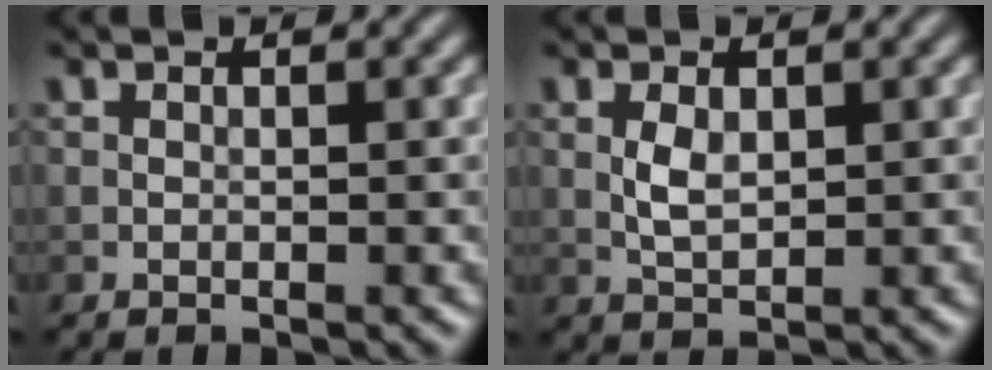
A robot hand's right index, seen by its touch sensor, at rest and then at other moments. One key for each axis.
{"total": 2.1, "fx": 0.3, "fy": 1.2, "fz": 1.7, "tx": -0.037, "ty": 0.000, "tz": 0.008}